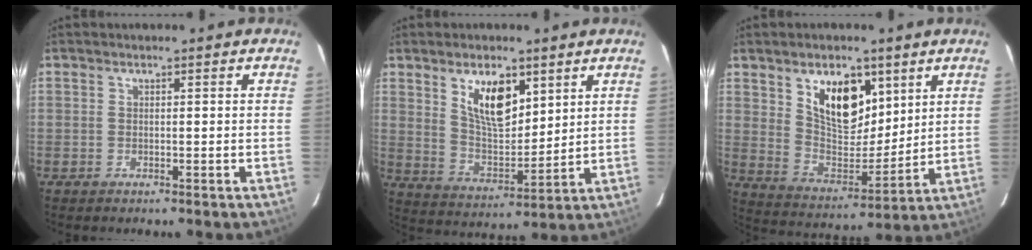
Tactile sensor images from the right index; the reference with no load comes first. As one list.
[{"total": 10.8, "force": [5.6, 4.8, 7.9], "torque": [-0.136, 0.001, 0.115]}, {"total": 13.4, "force": [6.7, 7.3, 9.1], "torque": [-0.147, -0.005, 0.131]}]